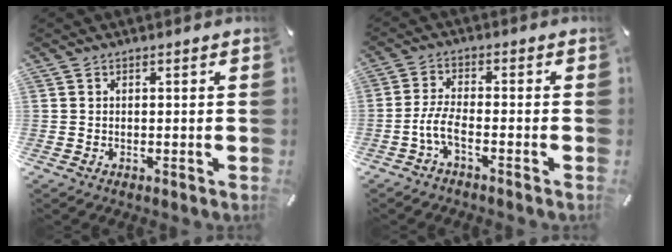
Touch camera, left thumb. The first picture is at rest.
{"total": 5.3, "force": [-2.6, 1.6, 4.3], "torque": [-0.101, -0.004, -0.052]}